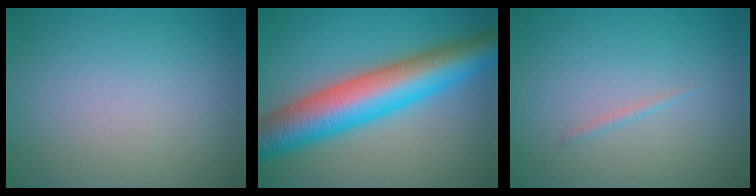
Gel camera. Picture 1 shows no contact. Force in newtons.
{"total": 10.6, "press": 10.6, "slide": 0.1}
{"total": 0.5, "press": 0.5, "slide": 0.1}